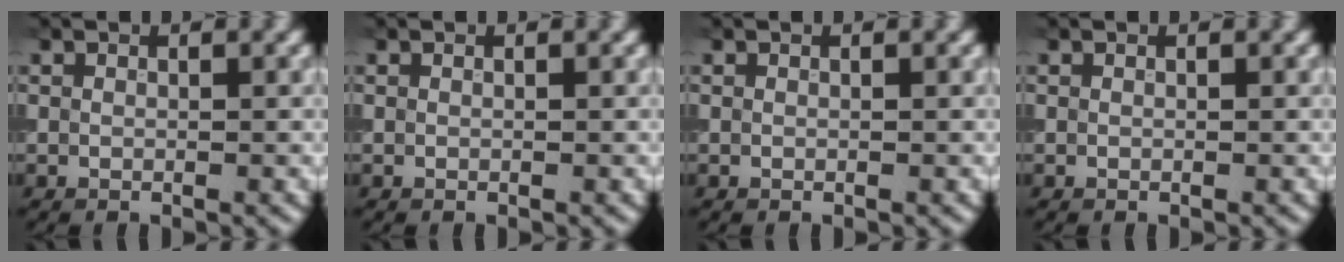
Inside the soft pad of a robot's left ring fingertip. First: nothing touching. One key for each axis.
{"total": 0.0}
{"total": 0.0}
{"total": 0.0}